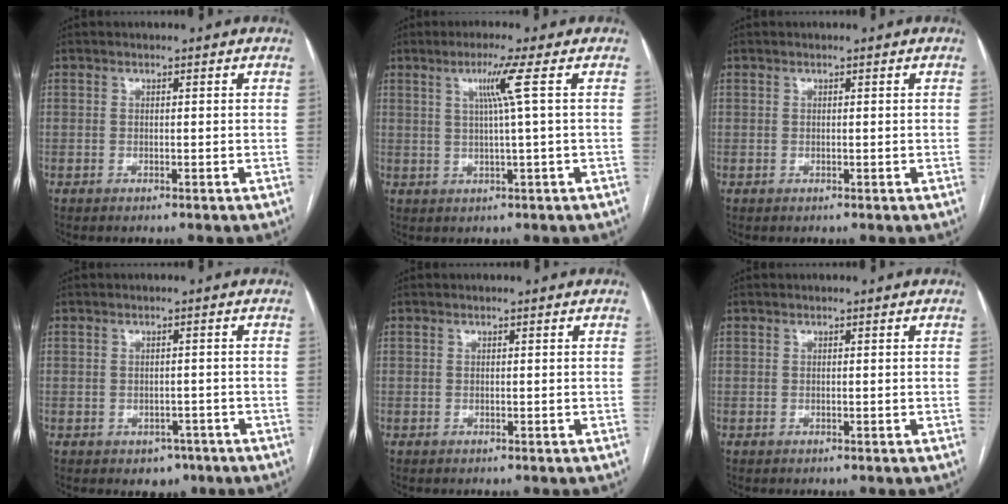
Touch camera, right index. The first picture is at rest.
{"total": 4.8, "force": [1.5, -1.5, 4.3], "torque": [-0.084, 0.000, 0.029]}
{"total": 0.0}
{"total": 3.1, "force": [-1.7, 2.4, 1.2], "torque": [-0.007, 0.007, -0.014]}
{"total": 0.0}
{"total": 0.0}